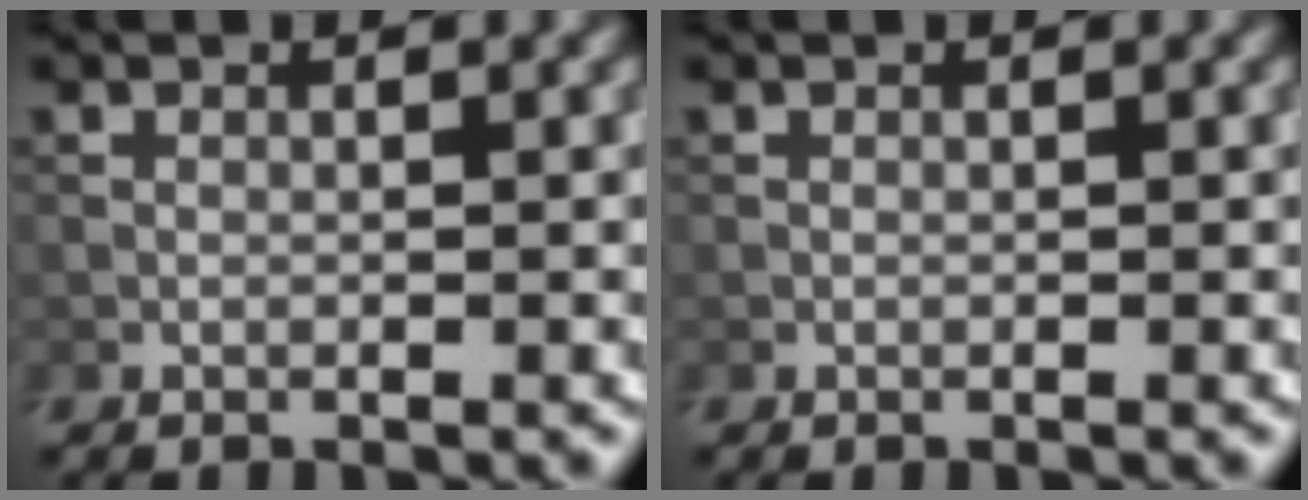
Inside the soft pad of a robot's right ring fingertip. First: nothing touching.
{"total": 0.0}